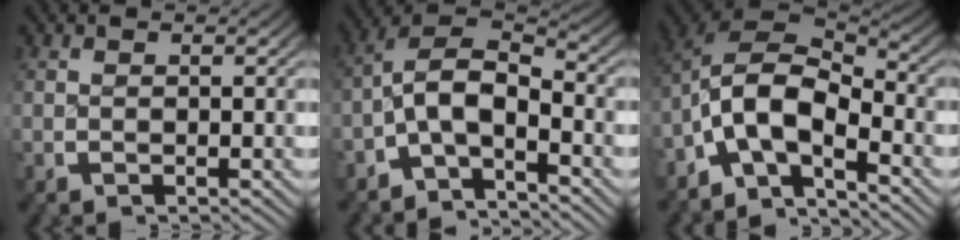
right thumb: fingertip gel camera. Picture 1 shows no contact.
{"total": 10.1, "force": [-2.2, 7.1, 6.8], "torque": [-0.144, -0.029, -0.045]}
{"total": 12.6, "force": [-2.3, 8.6, 8.9], "torque": [-0.193, -0.039, -0.031]}